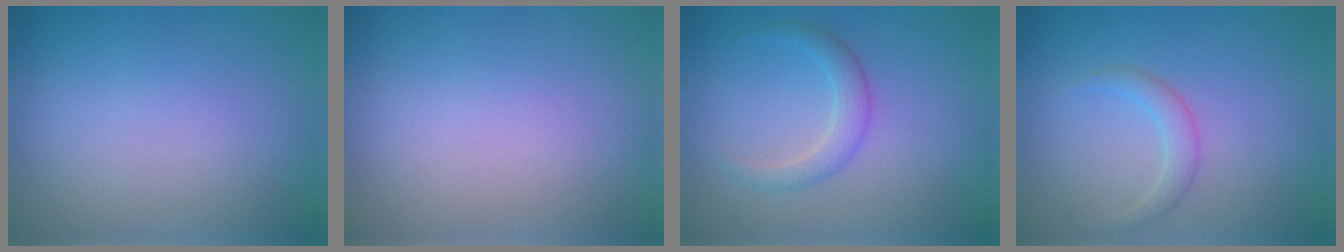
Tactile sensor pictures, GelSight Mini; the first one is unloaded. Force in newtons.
{"total": 0.0}
{"total": 2.1, "press": 2.1, "slide": 0.1}
{"total": 1.6, "press": 1.6, "slide": 0.0}